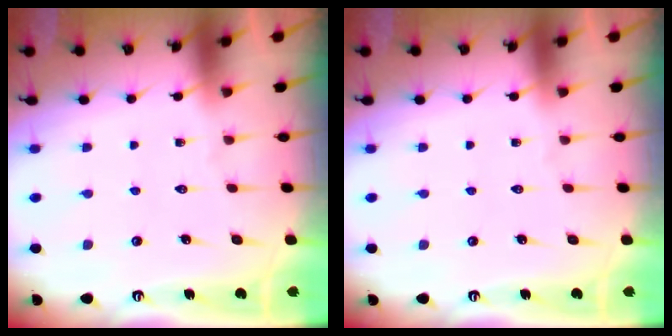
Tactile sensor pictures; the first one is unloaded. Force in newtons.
{"total": 0.0}